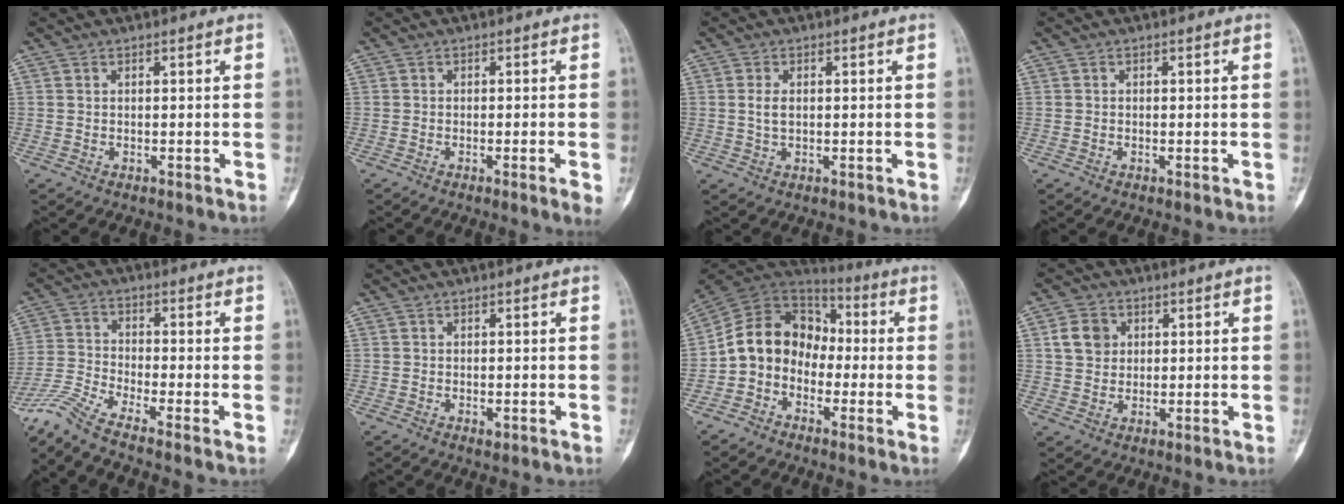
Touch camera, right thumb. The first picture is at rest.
{"total": 3.2, "force": [-1.1, 0.0, 3.0], "torque": [-0.050, -0.005, -0.016]}
{"total": 2.4, "force": [0.2, 1.5, 1.9], "torque": [-0.038, 0.002, 0.004]}
{"total": 0.0}
{"total": 9.4, "force": [-7.7, -1.4, 5.2], "torque": [-0.141, 0.007, -0.161]}
{"total": 1.0, "force": [-0.4, 0.2, 0.9], "torque": [-0.014, 0.004, -0.005]}
{"total": 13.9, "force": [-2.1, 11.3, 7.8], "torque": [-0.109, 0.060, -0.051]}
{"total": 5.5, "force": [1.5, 4.7, 2.4], "torque": [-0.024, 0.000, 0.025]}